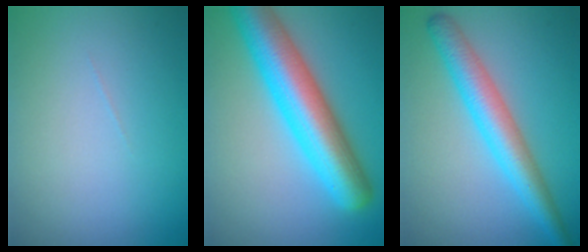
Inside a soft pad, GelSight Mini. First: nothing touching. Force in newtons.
{"total": 9.4, "press": 9.4, "slide": 0.3}
{"total": 5.2, "press": 5.2, "slide": 0.1}